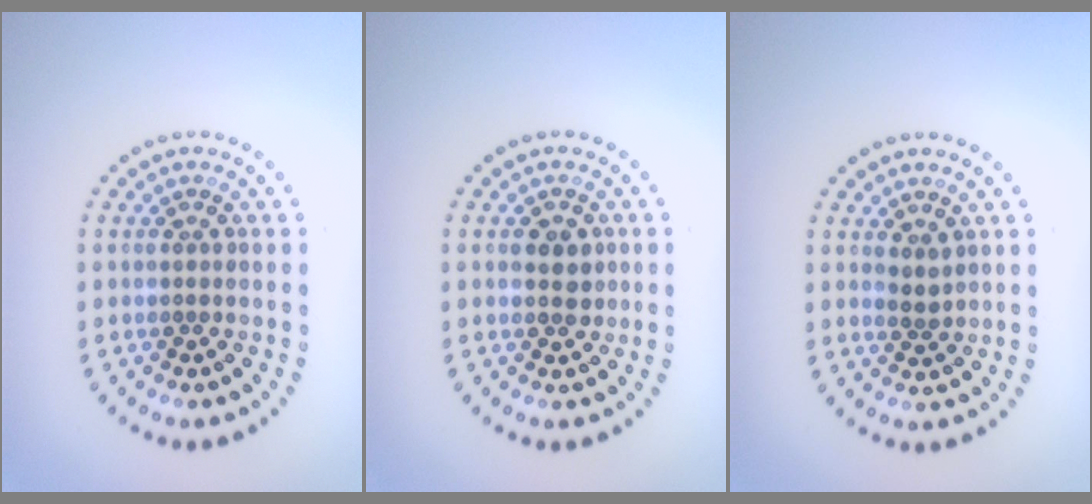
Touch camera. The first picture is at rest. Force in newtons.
{"total": 1.8, "press": 1.8, "slide": 0.4}
{"total": 1.0, "press": 0.8, "slide": 0.6}